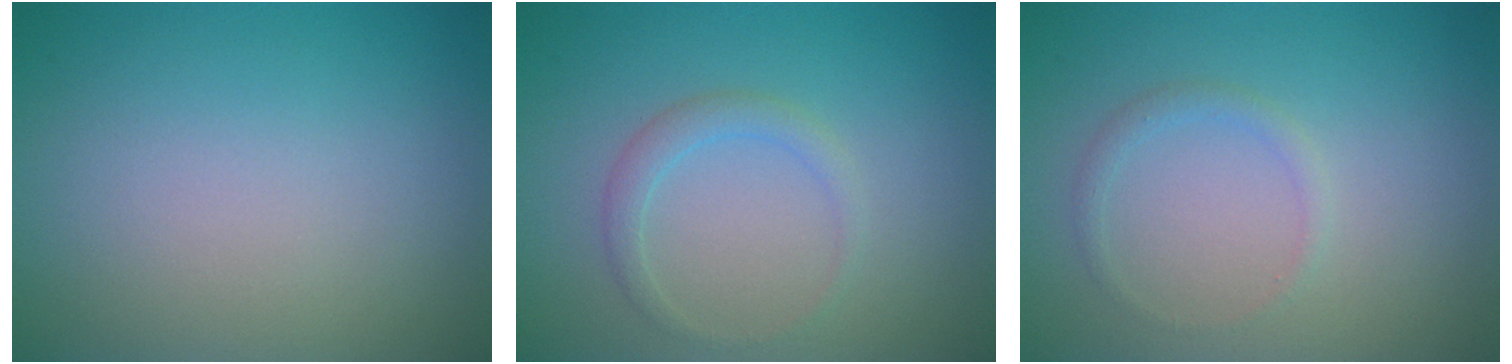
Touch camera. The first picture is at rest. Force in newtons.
{"total": 1.6, "press": 1.6, "slide": 0.1}
{"total": 1.0, "press": 1.0, "slide": 0.0}